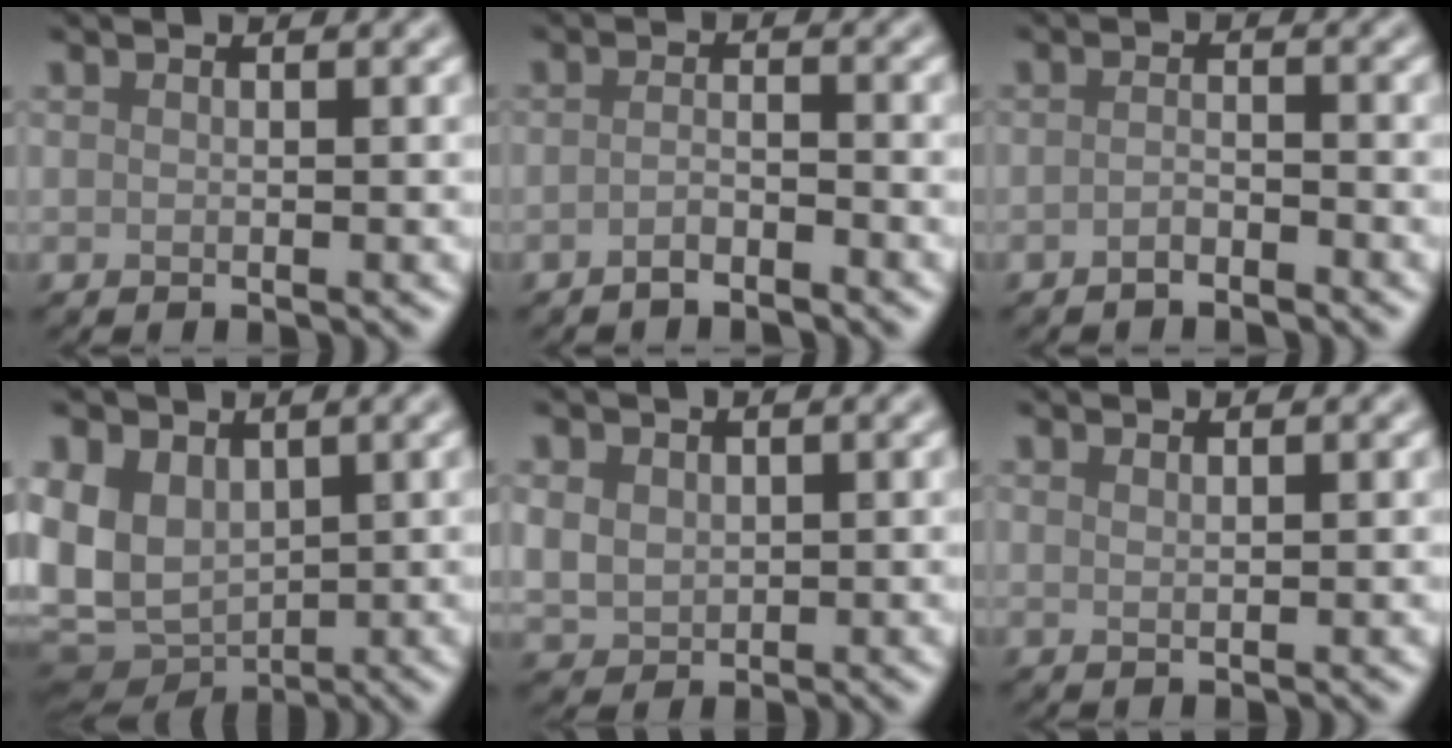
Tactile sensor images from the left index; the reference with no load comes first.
{"total": 1.6, "force": [-1.1, 0.3, 1.1], "torque": [-0.021, 0.002, -0.024]}
{"total": 1.3, "force": [-1.0, 0.3, 0.8], "torque": [-0.017, 0.001, -0.021]}
{"total": 8.1, "force": [0.5, 6.1, 5.3], "torque": [-0.128, -0.012, 0.016]}
{"total": 2.4, "force": [0.7, 2.0, 1.1], "torque": [-0.030, -0.005, 0.018]}
{"total": 0.7, "force": [0.6, 0.2, 0.4], "torque": [-0.003, -0.001, 0.009]}